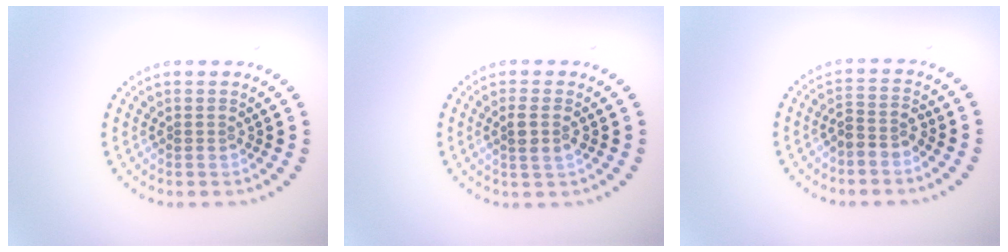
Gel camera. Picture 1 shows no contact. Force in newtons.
{"total": 1.8, "press": 1.6, "slide": 0.9}
{"total": 2.0, "press": 1.7, "slide": 1.2}